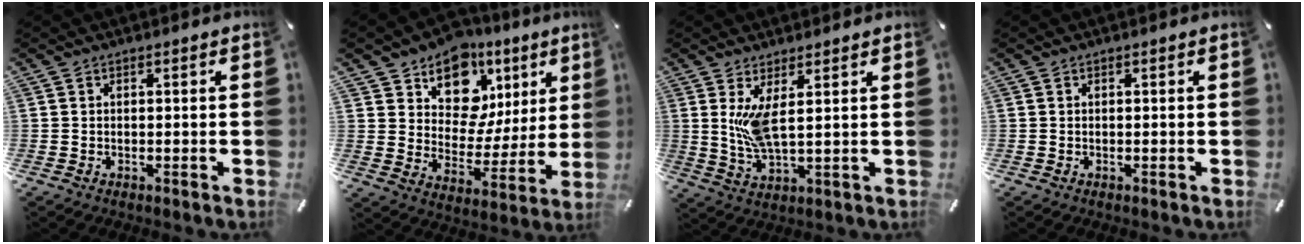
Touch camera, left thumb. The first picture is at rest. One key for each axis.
{"total": 14.1, "fx": 8.4, "fy": 10.2, "fz": 4.9, "tx": -0.072, "ty": -0.072, "tz": 0.151}
{"total": 7.4, "fx": 2.5, "fy": 2.2, "fz": 6.6, "tx": -0.135, "ty": -0.008, "tz": 0.042}
{"total": 0.0}